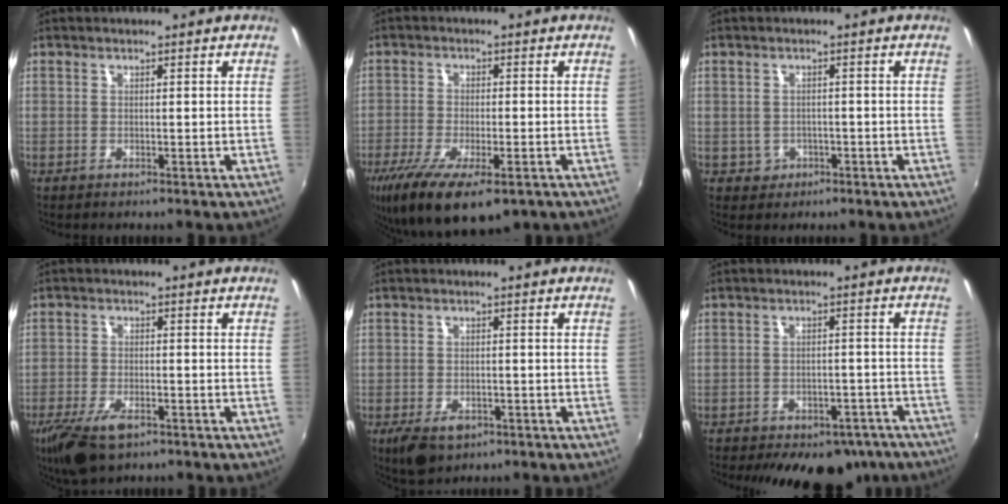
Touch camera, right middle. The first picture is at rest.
{"total": 15.6, "force": [-9.6, 5.8, 10.9], "torque": [-0.226, -0.052, -0.151]}
{"total": 2.8, "force": [-0.8, 2.7, 0.4], "torque": [-0.016, 0.004, -0.005]}
{"total": 9.1, "force": [-5.8, 3.7, 5.9], "torque": [-0.145, -0.028, -0.106]}
{"total": 6.0, "force": [-3.4, 3.3, 3.6], "torque": [-0.085, -0.021, -0.058]}
{"total": 15.9, "force": [-12.0, 8.0, 6.7], "torque": [-0.130, 0.006, -0.133]}